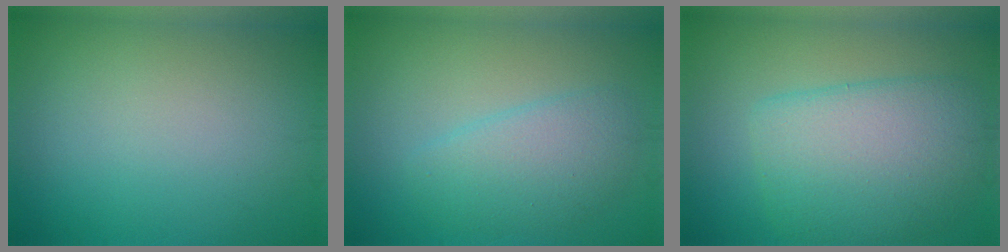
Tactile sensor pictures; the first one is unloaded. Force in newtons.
{"total": 3.5, "press": 3.5, "slide": 0.3}
{"total": 7.4, "press": 7.4, "slide": 0.3}